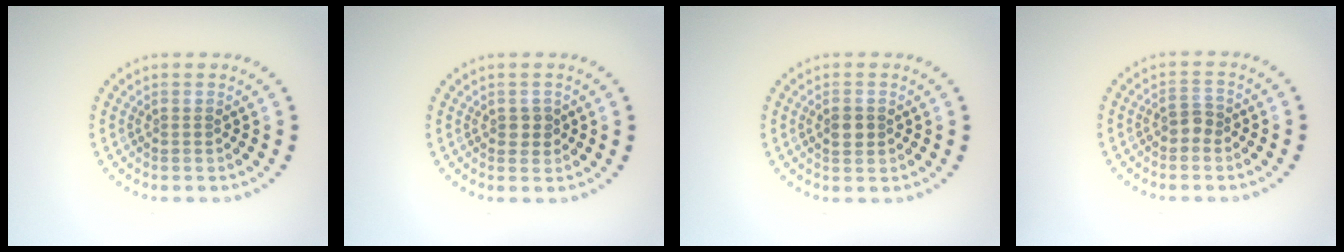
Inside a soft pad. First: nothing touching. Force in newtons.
{"total": 1.2, "press": 1.2, "slide": 0.3}
{"total": 1.7, "press": 1.7, "slide": 0.1}
{"total": 1.5, "press": 1.3, "slide": 0.6}